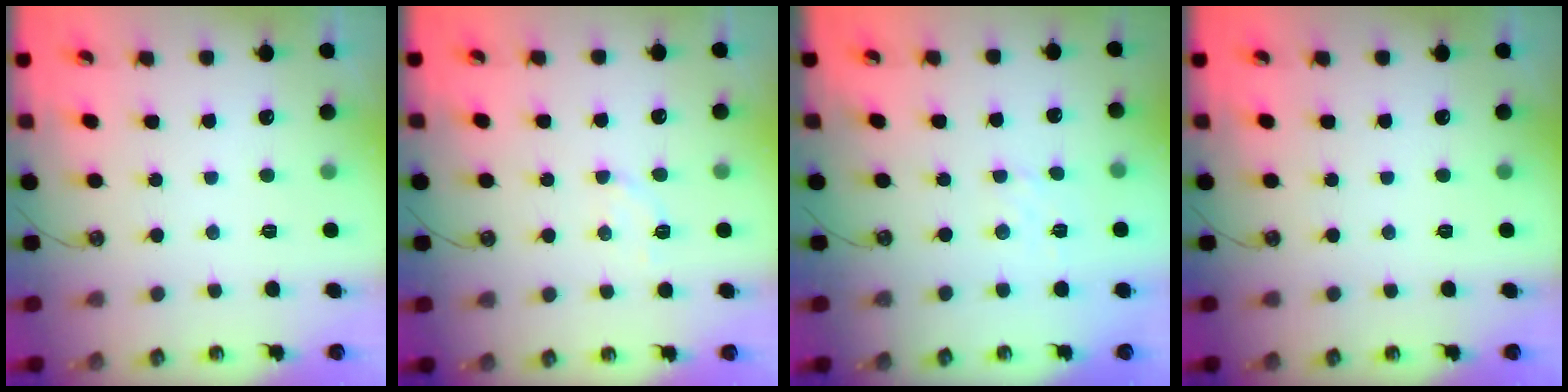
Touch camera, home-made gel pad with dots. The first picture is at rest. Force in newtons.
{"total": 2.8, "press": 2.8, "slide": 0.5}
{"total": 2.2, "press": 2.1, "slide": 0.5}
{"total": 0.0}